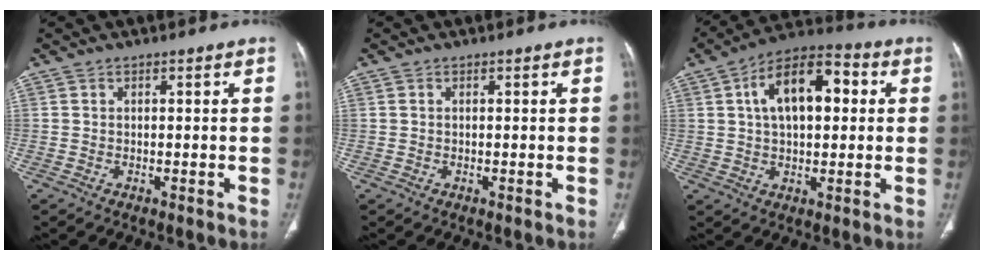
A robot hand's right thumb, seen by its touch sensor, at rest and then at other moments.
{"total": 0.0}
{"total": 14.6, "force": [3.4, 7.7, 12.0], "torque": [-0.182, 0.022, 0.050]}